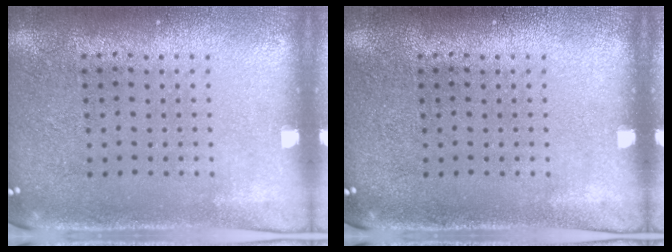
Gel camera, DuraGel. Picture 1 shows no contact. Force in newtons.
{"total": 0.0}